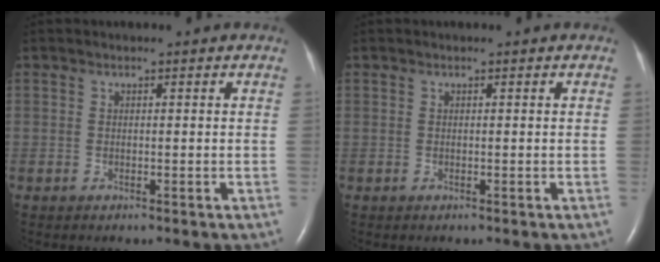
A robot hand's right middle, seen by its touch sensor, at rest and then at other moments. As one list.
[{"total": 0.0}]